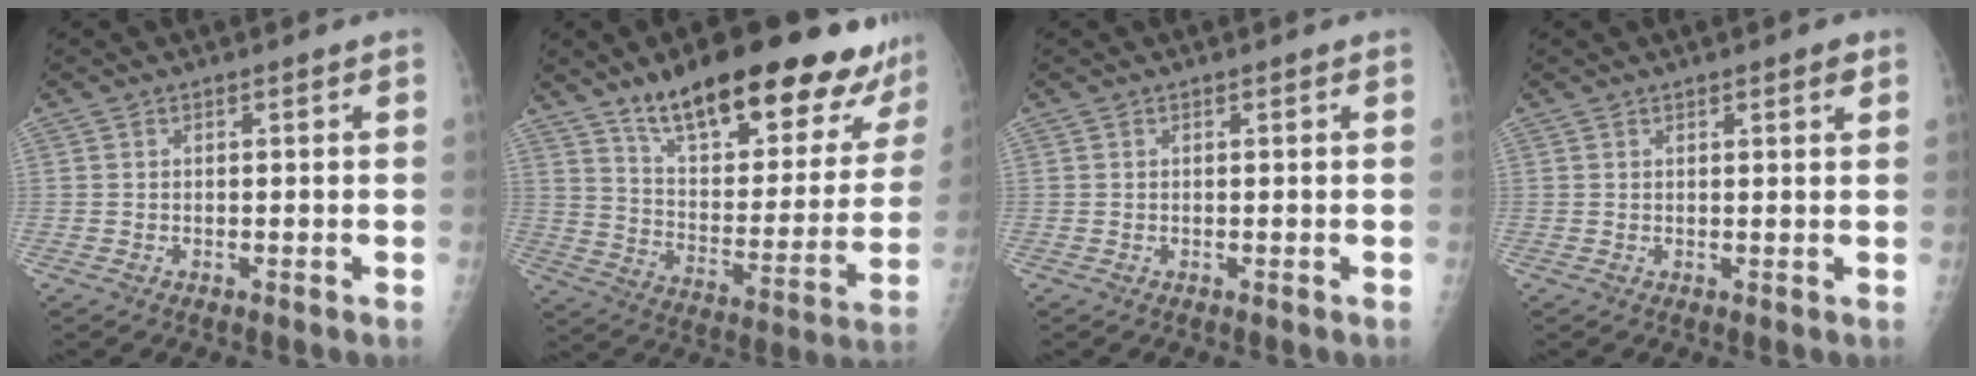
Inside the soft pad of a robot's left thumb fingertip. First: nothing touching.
{"total": 28.2, "force": [20.0, 9.3, 17.6], "torque": [-0.212, -0.076, 0.297]}
{"total": 0.0}
{"total": 1.8, "force": [1.2, 0.4, 1.4], "torque": [-0.015, -0.004, 0.014]}